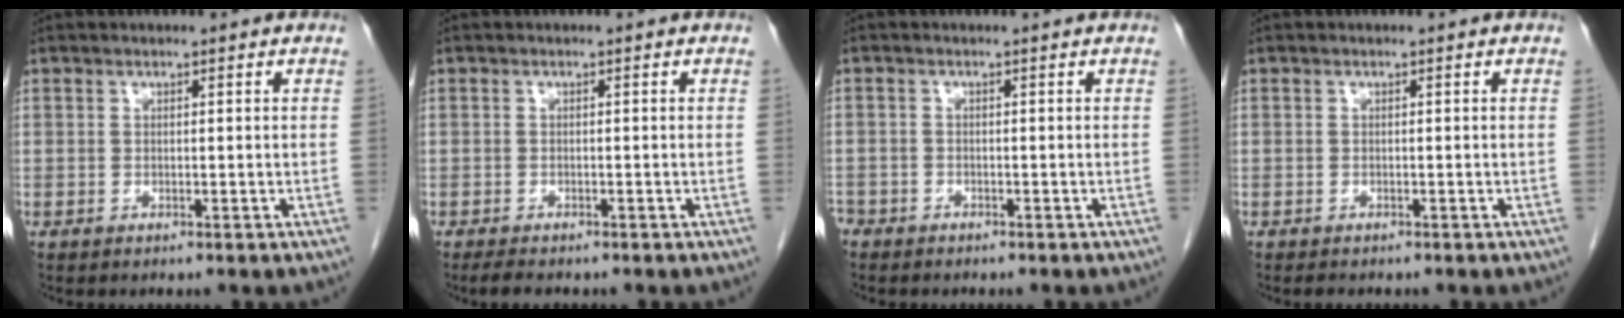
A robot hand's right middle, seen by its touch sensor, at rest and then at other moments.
{"total": 2.4, "force": [-1.9, 0.6, 1.2], "torque": [-0.026, -0.007, -0.026]}
{"total": 3.1, "force": [-2.4, 1.7, 1.0], "torque": [-0.015, 0.000, -0.037]}
{"total": 1.2, "force": [-1.0, 0.4, 0.4], "torque": [-0.012, -0.003, -0.011]}